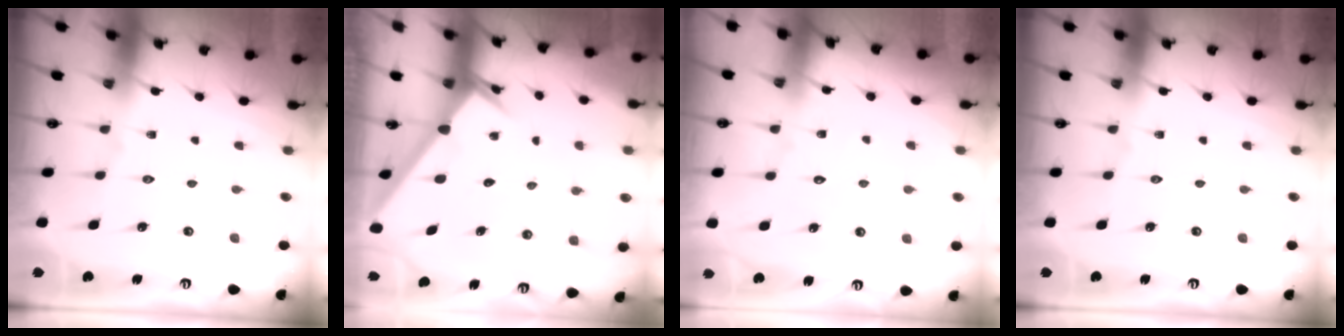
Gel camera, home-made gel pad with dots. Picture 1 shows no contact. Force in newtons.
{"total": 2.5, "press": 2.5, "slide": 0.3}
{"total": 2.8, "press": 2.8, "slide": 0.3}
{"total": 0.0}